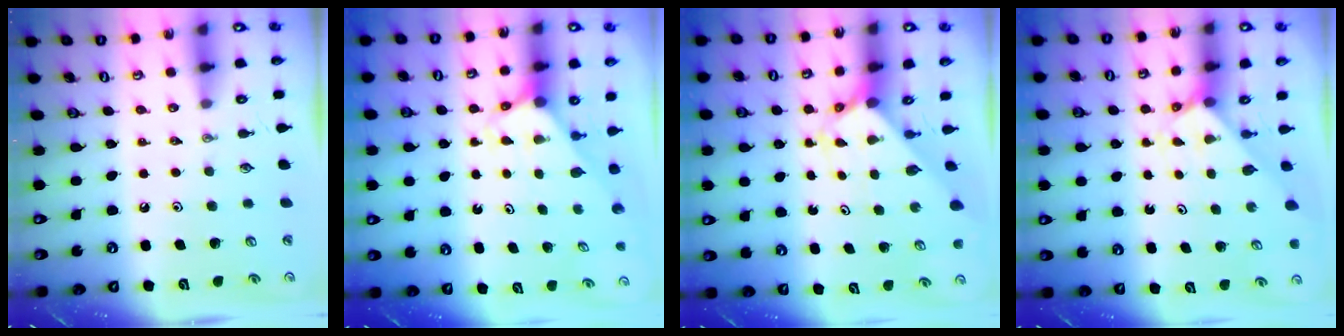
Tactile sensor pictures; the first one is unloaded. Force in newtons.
{"total": 2.8, "press": 2.8, "slide": 0.2}
{"total": 2.6, "press": 2.6, "slide": 0.2}
{"total": 2.1, "press": 2.1, "slide": 0.1}